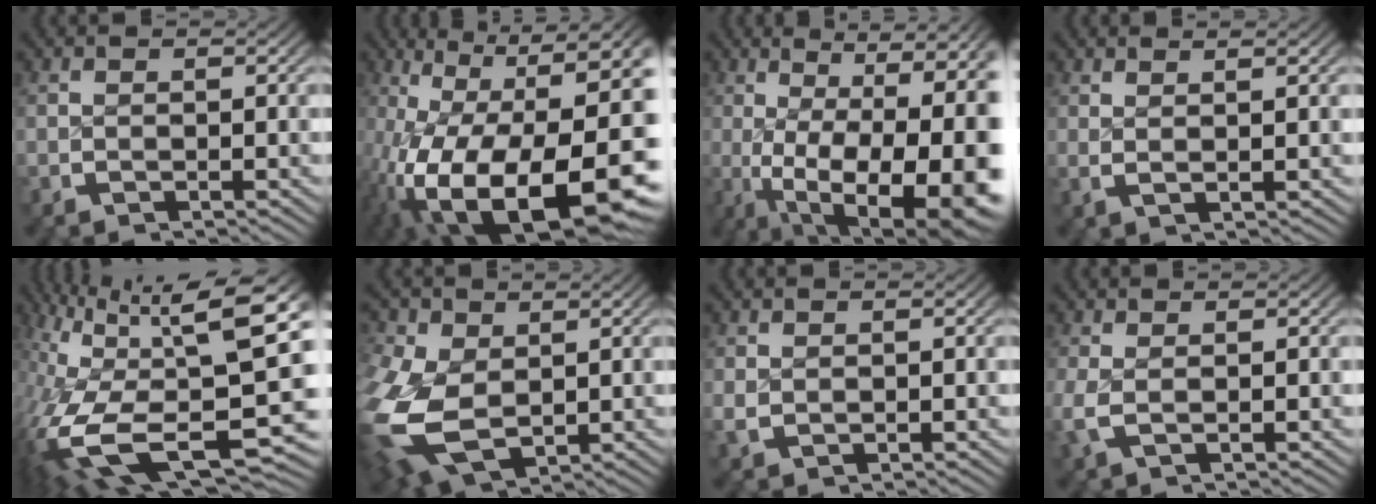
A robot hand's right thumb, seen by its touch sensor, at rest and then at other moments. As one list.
[{"total": 22.8, "force": [-5.3, 13.4, 17.7], "torque": [-0.313, -0.092, -0.028]}, {"total": 19.4, "force": [-2.7, 11.0, 15.8], "torque": [-0.258, -0.059, -0.008]}, {"total": 2.0, "force": [1.2, 0.1, 1.6], "torque": [-0.028, -0.001, 0.025]}, {"total": 17.4, "force": [-2.9, 9.4, 14.3], "torque": [-0.290, -0.066, -0.002]}, {"total": 10.0, "force": [-1.7, 7.4, 6.5], "torque": [-0.193, -0.067, 0.009]}, {"total": 1.2, "force": [0.2, 1.0, 0.6], "torque": [-0.019, -0.007, 0.011]}, {"total": 2.1, "force": [0.0, 1.1, 1.7], "torque": [-0.055, -0.008, 0.005]}]